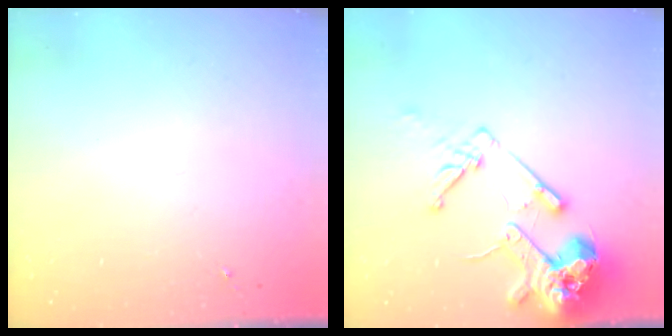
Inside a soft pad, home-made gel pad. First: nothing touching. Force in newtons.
{"total": 17.0, "press": 16.8, "slide": 2.4}